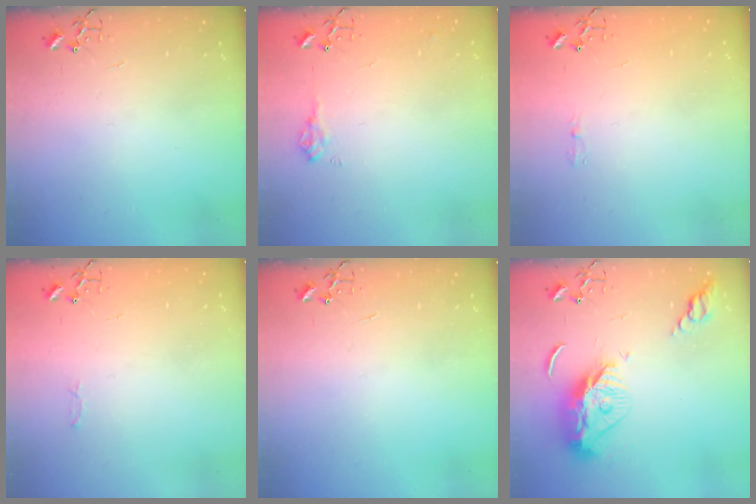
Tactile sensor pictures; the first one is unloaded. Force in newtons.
{"total": 8.8, "press": 8.7, "slide": 1.0}
{"total": 5.5, "press": 5.4, "slide": 0.6}
{"total": 2.8, "press": 2.8, "slide": 0.4}
{"total": 0.0}
{"total": 13.4, "press": 13.4, "slide": 1.2}